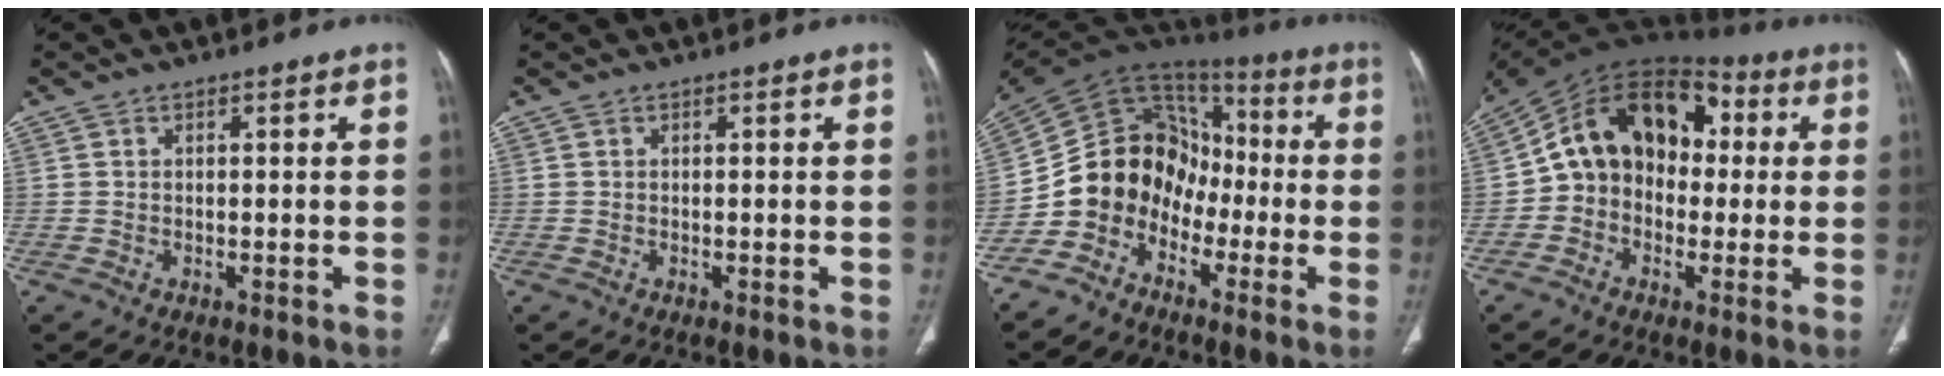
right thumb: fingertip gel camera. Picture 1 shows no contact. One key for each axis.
{"total": 0.0}
{"total": 14.2, "fx": -5.4, "fy": 11.5, "fz": 6.4, "tx": -0.075, "ty": 0.085, "tz": -0.107}
{"total": 16.6, "fx": 1.1, "fy": 12.7, "fz": 10.7, "tx": -0.137, "ty": 0.047, "tz": 0.005}